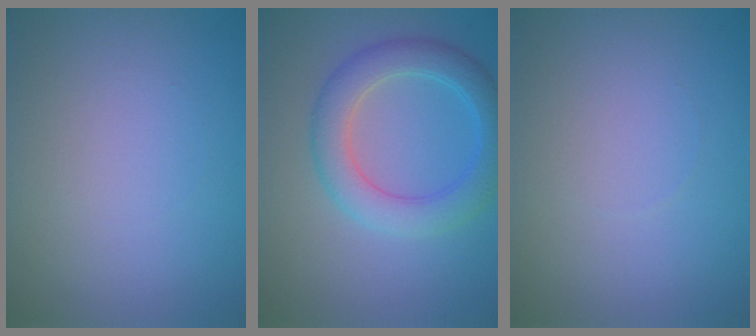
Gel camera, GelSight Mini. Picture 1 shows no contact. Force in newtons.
{"total": 4.8, "press": 4.8, "slide": 0.1}
{"total": 0.0}